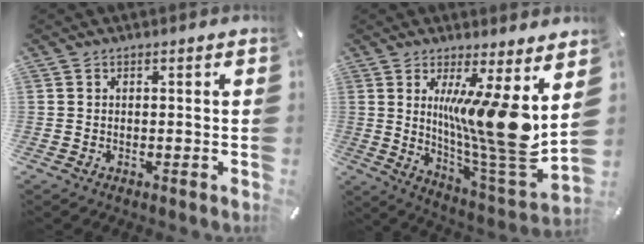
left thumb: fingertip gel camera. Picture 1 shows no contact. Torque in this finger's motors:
{"motor_torque": [0.73, 0.79, 2.53, -0.24, 0.31]}